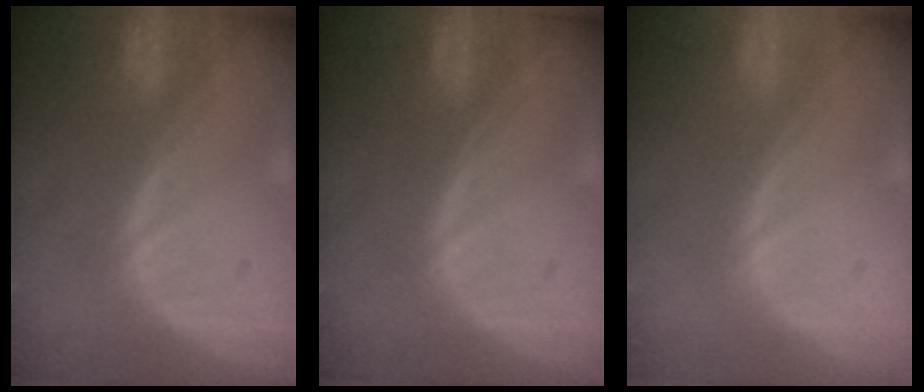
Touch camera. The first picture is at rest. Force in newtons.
{"total": 0.0}
{"total": 0.0}